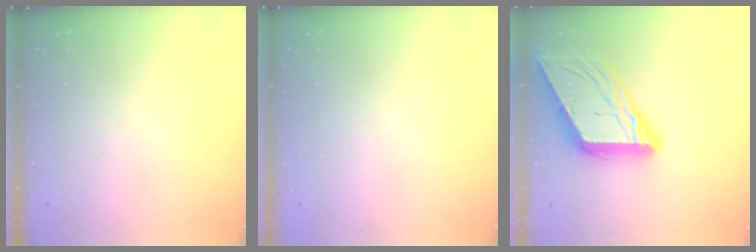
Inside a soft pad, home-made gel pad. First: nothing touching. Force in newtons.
{"total": 1.4, "press": 1.3, "slide": 0.2}
{"total": 13.4, "press": 13.3, "slide": 1.5}